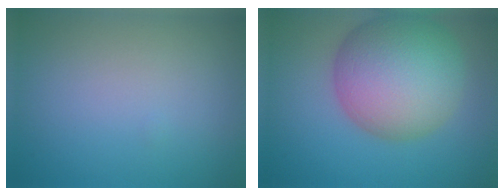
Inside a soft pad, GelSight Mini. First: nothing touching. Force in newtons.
{"total": 11.2, "press": 11.2, "slide": 0.3}